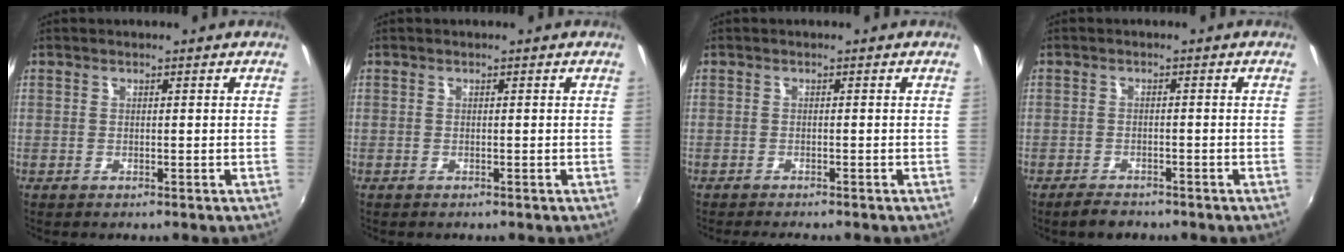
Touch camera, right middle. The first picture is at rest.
{"total": 0.0}
{"total": 2.9, "force": [-2.6, 0.3, 1.2], "torque": [-0.026, -0.017, -0.043]}
{"total": 3.2, "force": [-2.7, 1.2, 1.2], "torque": [-0.036, -0.003, -0.046]}